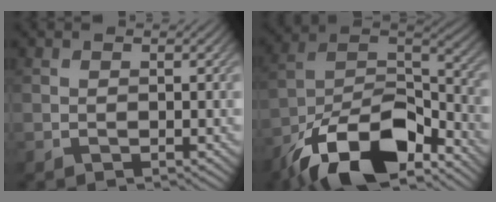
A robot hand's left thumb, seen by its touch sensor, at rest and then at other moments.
{"total": 16.1, "force": [-11.3, 6.5, 9.5], "torque": [-0.199, -0.020, -0.210]}